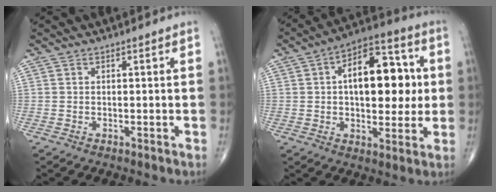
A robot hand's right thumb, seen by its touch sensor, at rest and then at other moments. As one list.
[{"total": 17.6, "force": [2.3, 9.3, 14.7], "torque": [-0.175, 0.014, 0.028]}]